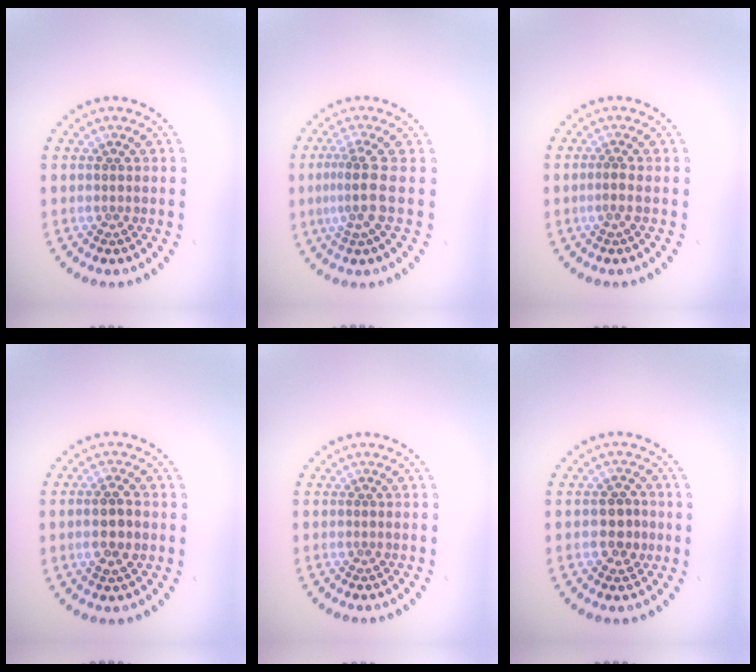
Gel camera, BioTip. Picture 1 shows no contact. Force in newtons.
{"total": 3.0, "press": 2.1, "slide": 2.1}
{"total": 0.9, "press": 0.5, "slide": 0.8}
{"total": 2.8, "press": 2.7, "slide": 0.7}
{"total": 0.0}
{"total": 2.4, "press": 2.4, "slide": 0.3}